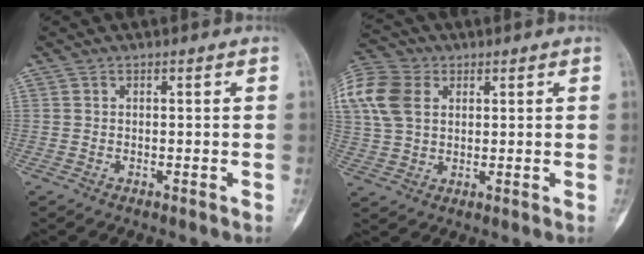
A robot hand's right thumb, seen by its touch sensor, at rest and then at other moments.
{"total": 13.7, "force": [4.0, 9.8, 8.7], "torque": [-0.197, 0.010, 0.074]}